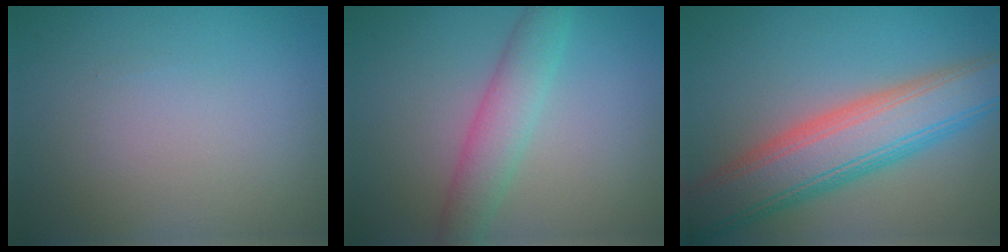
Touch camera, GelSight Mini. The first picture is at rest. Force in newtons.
{"total": 3.6, "press": 3.6, "slide": 0.3}
{"total": 8.5, "press": 8.5, "slide": 0.3}